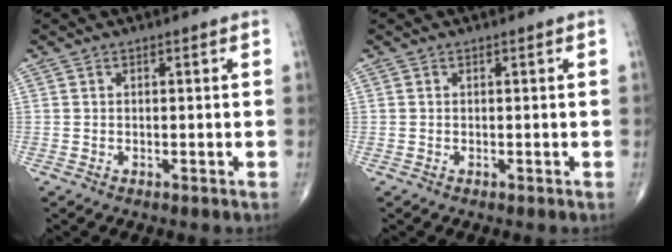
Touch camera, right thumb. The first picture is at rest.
{"total": 0.0}